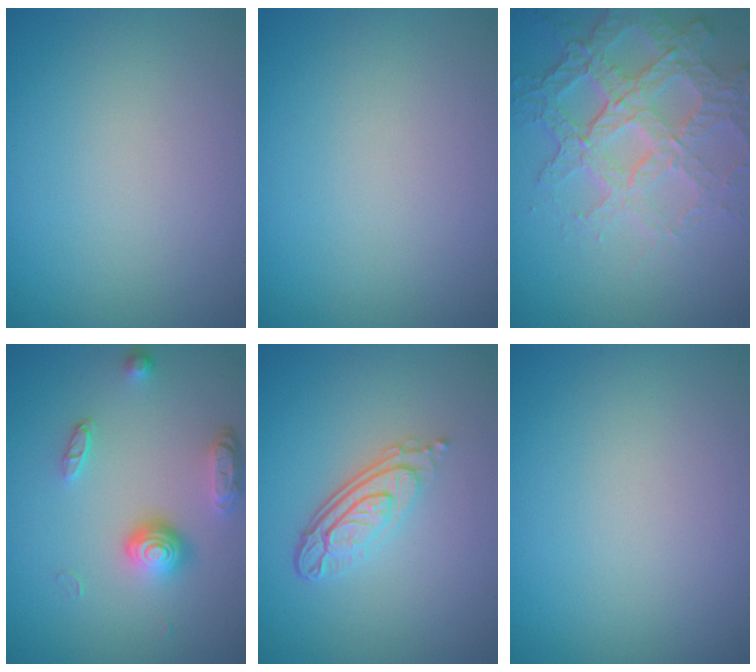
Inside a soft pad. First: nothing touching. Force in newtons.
{"total": 0.0}
{"total": 6.7, "press": 5.2, "slide": 4.2}
{"total": 3.7, "press": 2.8, "slide": 2.5}
{"total": 4.5, "press": 3.1, "slide": 3.2}
{"total": 0.0}